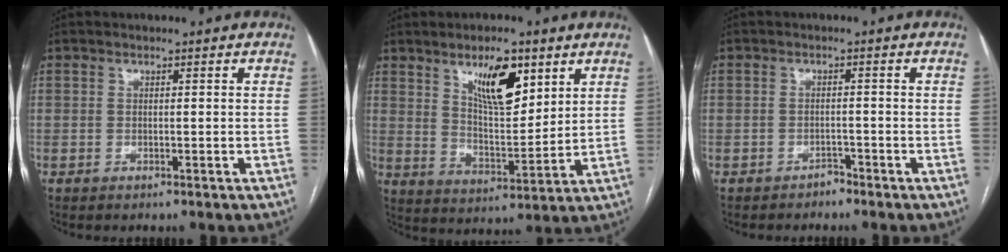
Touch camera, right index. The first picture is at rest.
{"total": 10.5, "force": [5.8, 3.4, 8.1], "torque": [-0.140, -0.002, 0.109]}
{"total": 1.4, "force": [-1.2, 0.7, 0.0], "torque": [0.002, 0.003, -0.022]}